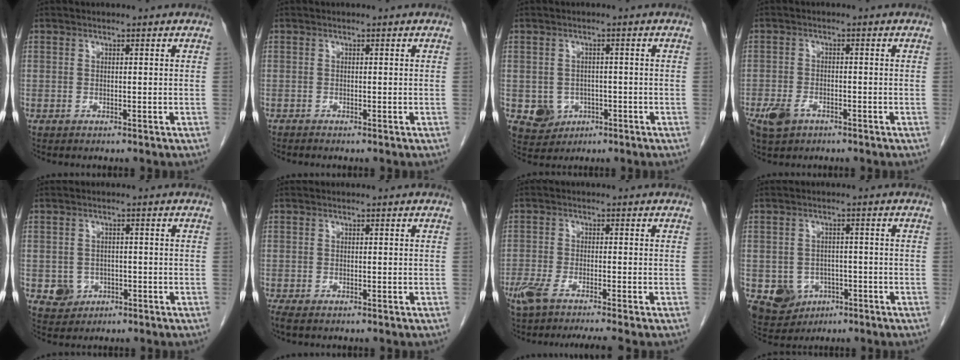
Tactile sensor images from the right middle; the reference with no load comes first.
{"total": 0.0}
{"total": 4.3, "force": [-1.3, 4.0, 1.1], "torque": [-0.012, 0.005, -0.011]}
{"total": 4.5, "force": [-2.7, 2.6, 2.6], "torque": [-0.055, -0.004, -0.045]}
{"total": 3.3, "force": [-1.0, 3.0, 0.8], "torque": [-0.007, 0.006, -0.008]}
{"total": 1.4, "force": [-1.1, 0.2, 0.9], "torque": [-0.016, -0.005, -0.015]}
{"total": 7.5, "force": [-5.9, 0.1, 4.8], "torque": [-0.082, -0.013, -0.099]}
{"total": 6.4, "force": [-2.6, 5.4, 2.1], "torque": [-0.041, 0.005, -0.029]}